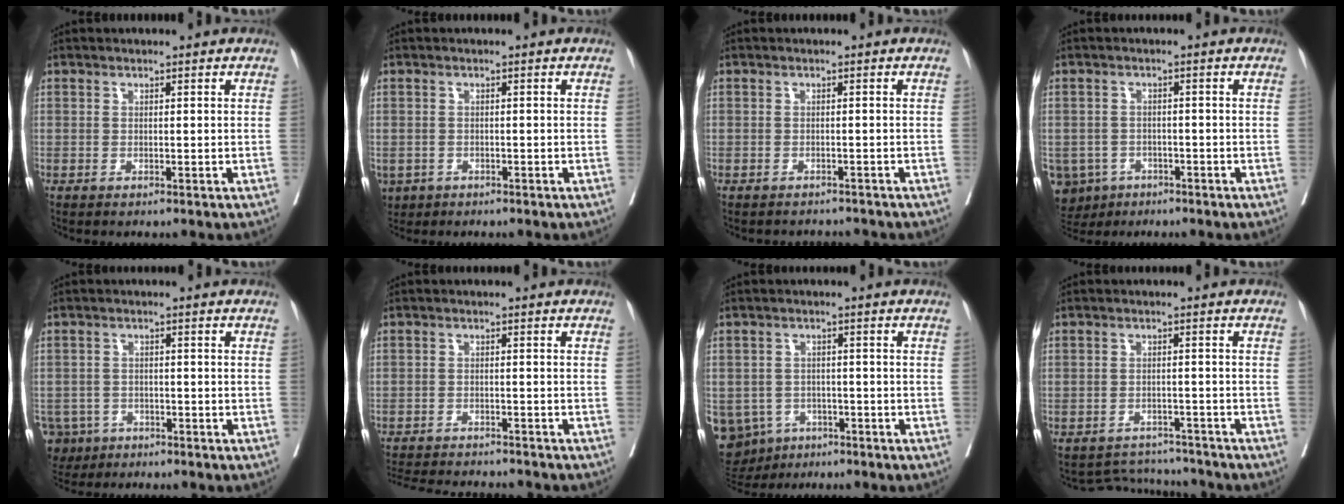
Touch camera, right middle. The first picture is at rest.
{"total": 3.9, "force": [-2.2, 3.0, 1.0], "torque": [-0.019, 0.000, -0.033]}
{"total": 3.2, "force": [-3.1, 0.7, -0.2], "torque": [0.010, -0.006, -0.042]}
{"total": 7.6, "force": [-4.4, 6.1, 1.4], "torque": [-0.036, 0.001, -0.065]}
{"total": 6.3, "force": [-3.9, 4.9, 0.8], "torque": [-0.021, 0.003, -0.063]}
{"total": 12.8, "force": [-11.9, 2.1, 4.2], "torque": [-0.078, -0.008, -0.162]}
{"total": 10.6, "force": [-5.4, 8.8, 2.6], "torque": [-0.080, 0.003, -0.069]}
{"total": 5.5, "force": [-5.3, 0.8, -1.2], "torque": [0.016, 0.016, -0.076]}